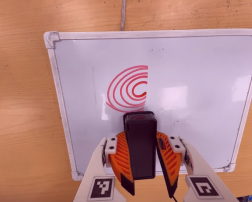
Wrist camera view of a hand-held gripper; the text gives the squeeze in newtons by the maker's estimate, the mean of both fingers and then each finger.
{"total": 11.6, "left": 11.0, "right": 12.3}